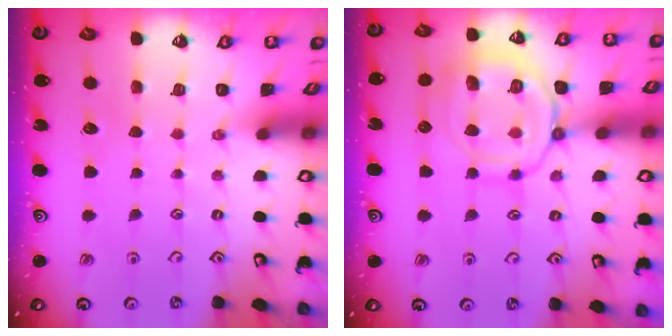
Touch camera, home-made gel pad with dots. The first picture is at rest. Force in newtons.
{"total": 13.4, "press": 13.4, "slide": 1.2}